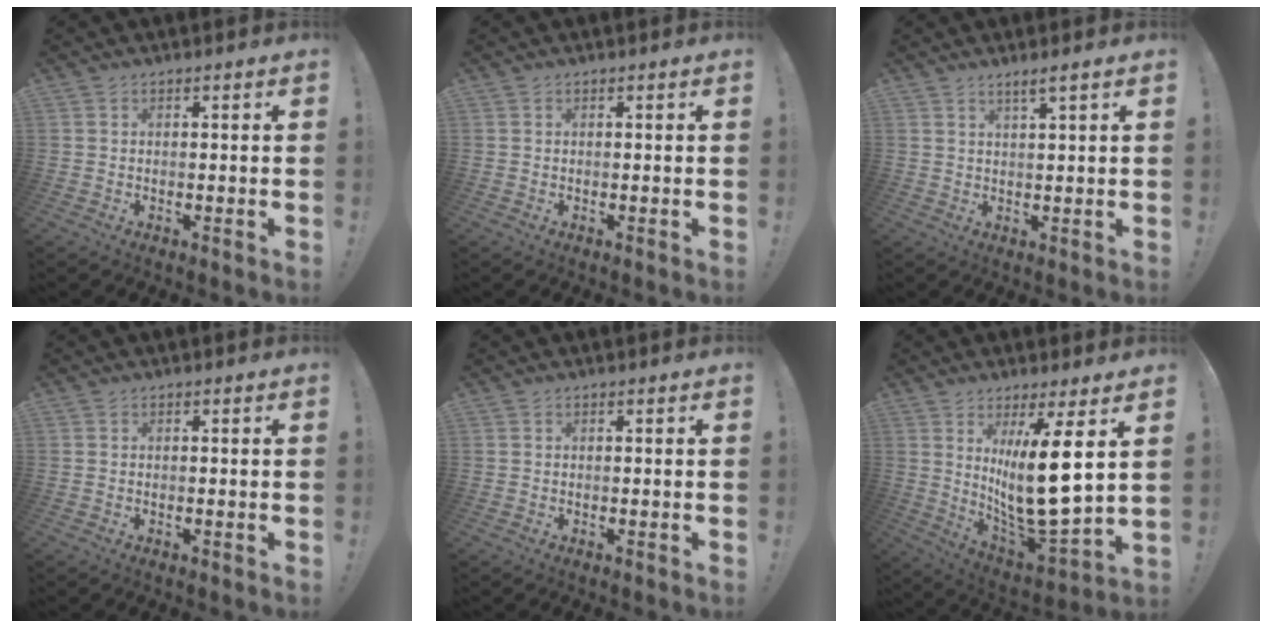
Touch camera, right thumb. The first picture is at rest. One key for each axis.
{"total": 0.0}
{"total": 3.1, "fx": 2.1, "fy": -0.1, "fz": 2.2, "tx": -0.038, "ty": -0.008, "tz": 0.034}
{"total": 0.0}
{"total": 0.0}
{"total": 18.9, "fx": 4.9, "fy": 4.7, "fz": 17.6, "tx": -0.297, "ty": -0.057, "tz": 0.076}